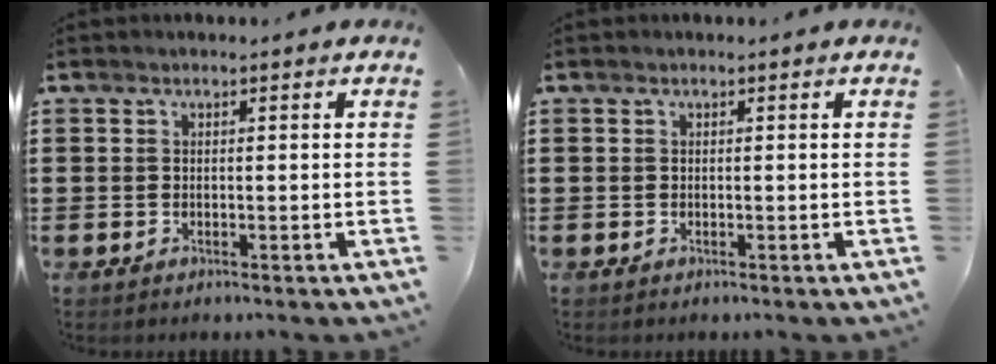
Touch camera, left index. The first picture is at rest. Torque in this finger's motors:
{"motor_torque": [-0.04, -0.03, 0.00, 0.00]}